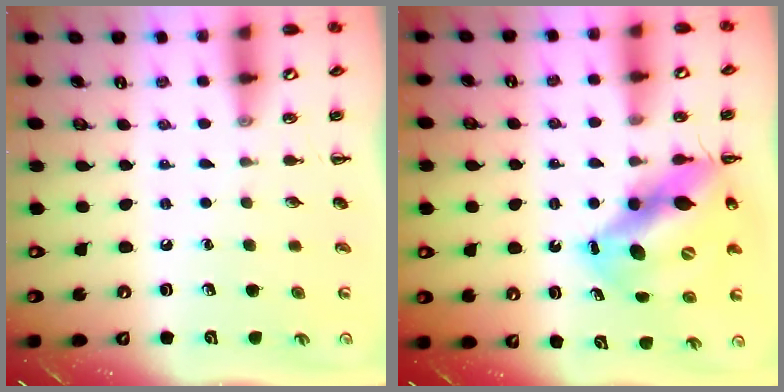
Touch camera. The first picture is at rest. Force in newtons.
{"total": 14.1, "press": 13.6, "slide": 3.6}